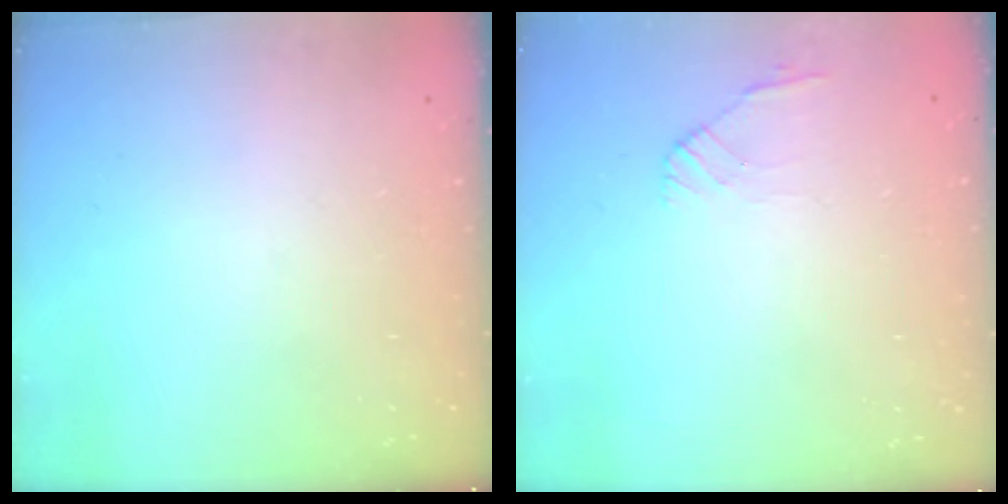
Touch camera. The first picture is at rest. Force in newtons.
{"total": 2.8, "press": 2.6, "slide": 0.8}